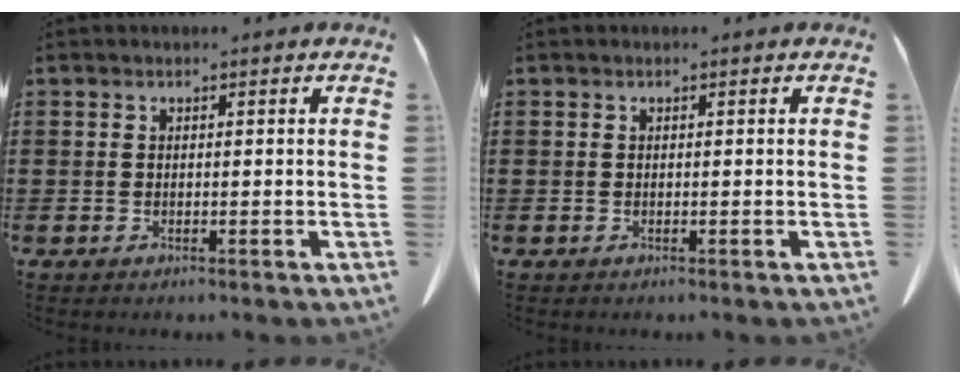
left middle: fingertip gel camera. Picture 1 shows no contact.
{"total": 0.0}